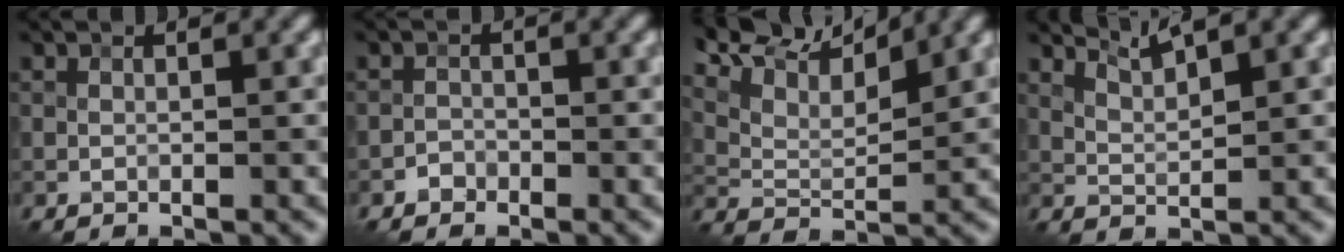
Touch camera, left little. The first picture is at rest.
{"total": 1.1, "force": [-0.9, 0.7, 0.0], "torque": [0.006, 0.003, -0.017]}
{"total": 8.4, "force": [7.1, 1.9, 4.0], "torque": [-0.091, 0.013, 0.110]}
{"total": 2.4, "force": [1.9, 0.3, 1.4], "torque": [-0.029, -0.001, 0.042]}